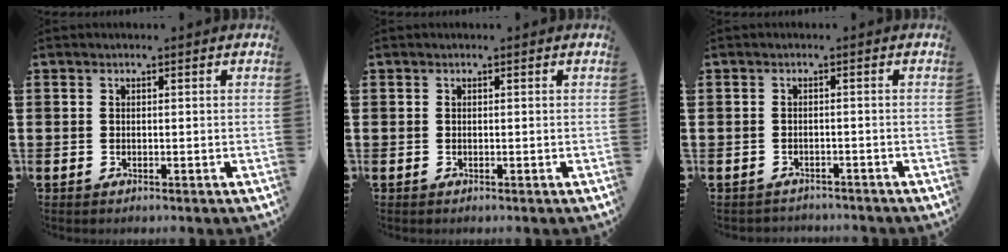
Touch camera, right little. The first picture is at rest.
{"total": 0.0}
{"total": 1.1, "force": [-1.1, 0.1, -0.1], "torque": [-0.002, 0.003, -0.024]}